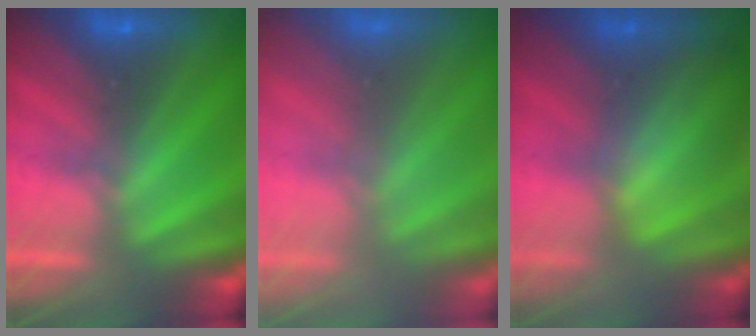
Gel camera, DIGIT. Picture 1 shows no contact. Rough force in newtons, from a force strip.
{"total": 7.5}
{"total": 3.8}